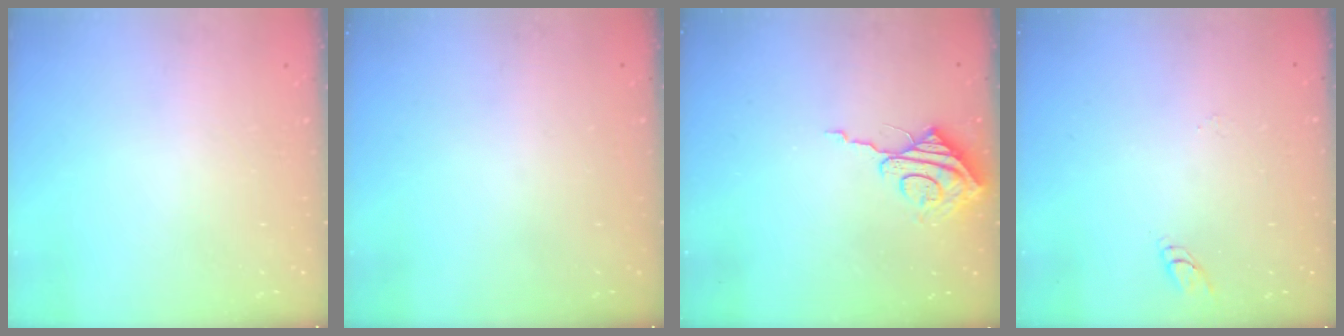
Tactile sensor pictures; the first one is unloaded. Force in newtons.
{"total": 0.0}
{"total": 8.1, "press": 8.1, "slide": 0.5}
{"total": 5.1, "press": 5.1, "slide": 0.5}